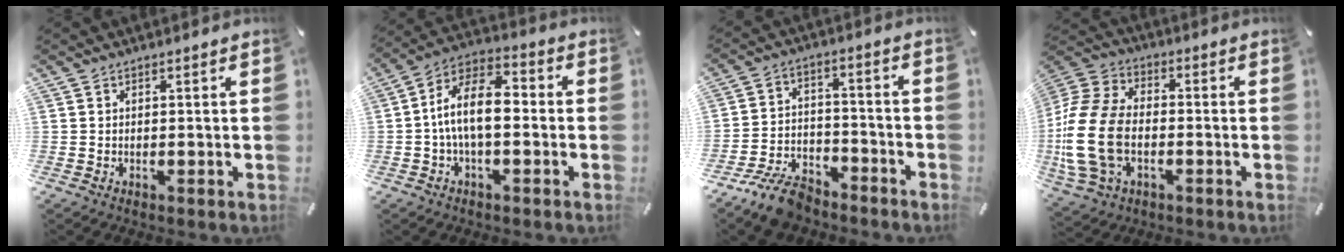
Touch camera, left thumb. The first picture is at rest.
{"total": 11.6, "force": [-1.7, 6.0, 9.8], "torque": [-0.190, 0.016, -0.027]}
{"total": 10.0, "force": [-8.0, 4.5, 4.1], "torque": [-0.068, 0.050, -0.148]}
{"total": 17.9, "force": [-4.3, 13.0, 11.6], "torque": [-0.261, 0.024, -0.077]}